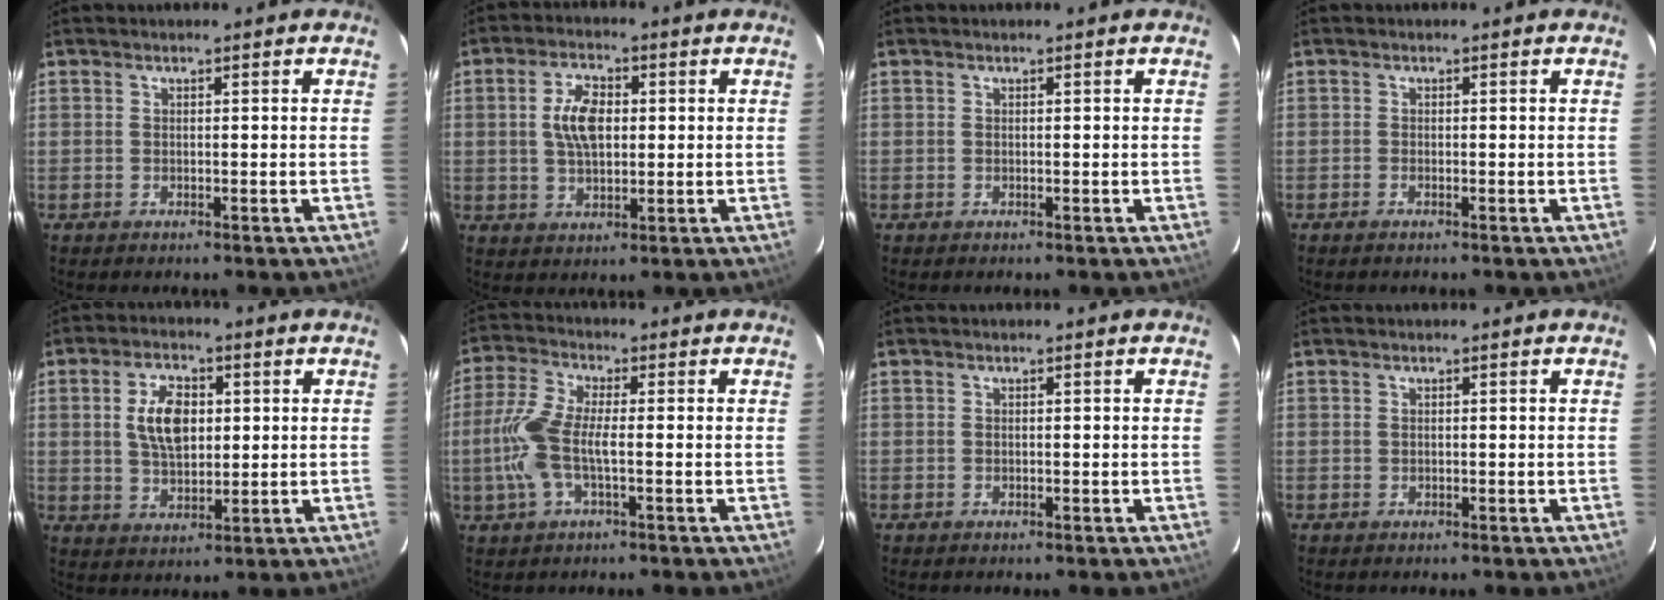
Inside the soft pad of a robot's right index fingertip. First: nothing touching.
{"total": 7.4, "force": [1.0, 4.0, 6.1], "torque": [-0.116, 0.010, 0.020]}
{"total": 0.0}
{"total": 0.6, "force": [-0.5, 0.1, 0.3], "torque": [-0.006, -0.001, -0.011]}
{"total": 8.5, "force": [1.6, 4.7, 6.9], "torque": [-0.131, 0.010, 0.034]}
{"total": 9.2, "force": [-1.5, 2.7, 8.7], "torque": [-0.199, 0.003, -0.030]}
{"total": 0.0}
{"total": 0.0}